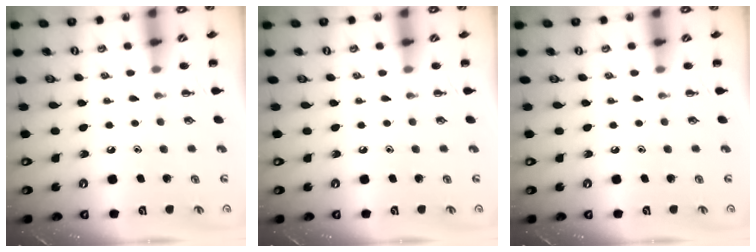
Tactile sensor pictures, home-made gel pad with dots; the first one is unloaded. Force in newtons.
{"total": 0.0}
{"total": 0.0}